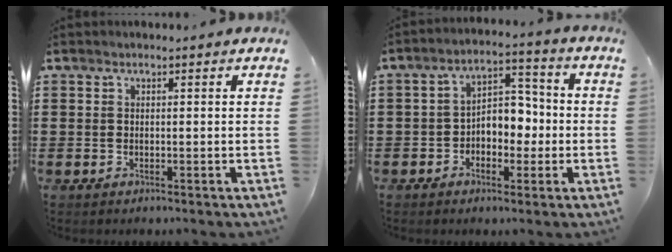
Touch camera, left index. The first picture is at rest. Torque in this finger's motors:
{"motor_torque": [0.77, 0.51, 0.62, 0.10]}